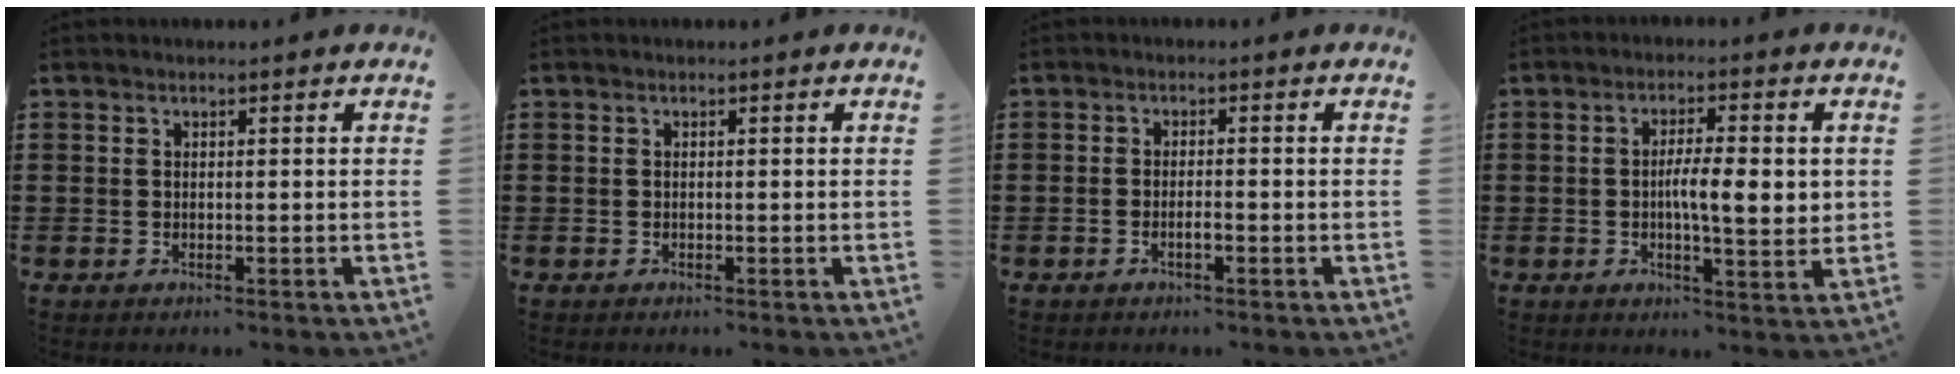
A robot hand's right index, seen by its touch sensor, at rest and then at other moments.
{"total": 0.0}
{"total": 1.6, "force": [-0.8, 0.3, 1.4], "torque": [-0.026, -0.003, -0.013]}
{"total": 6.7, "force": [0.2, 1.6, 6.5], "torque": [-0.109, 0.000, -0.001]}